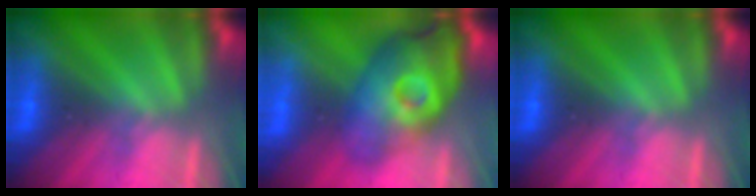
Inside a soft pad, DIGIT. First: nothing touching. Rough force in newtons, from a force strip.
{"total": 4.6}
{"total": 0.0}